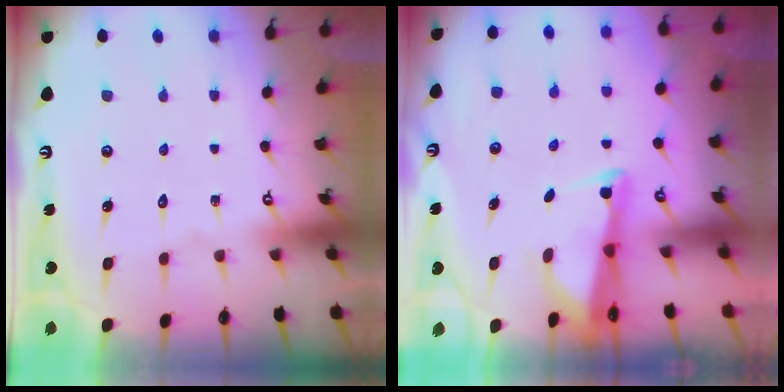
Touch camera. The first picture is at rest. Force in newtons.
{"total": 2.4, "press": 2.4, "slide": 0.5}